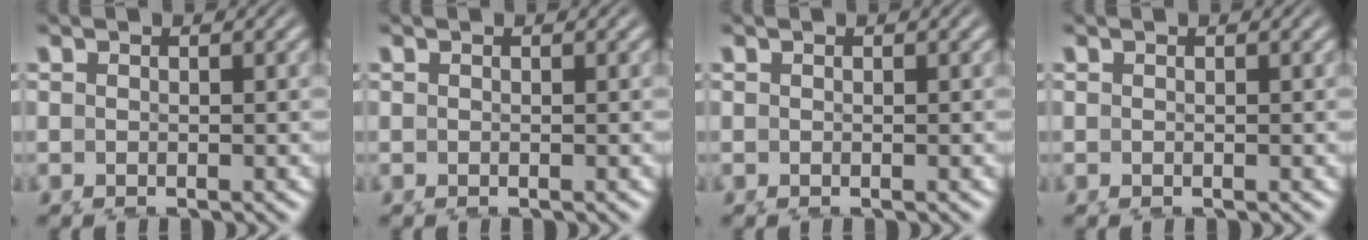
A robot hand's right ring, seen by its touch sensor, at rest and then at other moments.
{"total": 0.0}
{"total": 0.0}
{"total": 0.0}